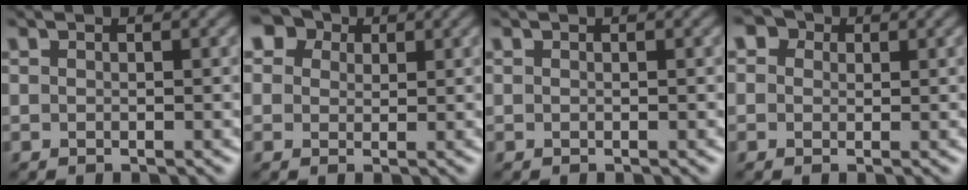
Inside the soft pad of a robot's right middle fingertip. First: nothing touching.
{"total": 6.0, "force": [3.8, 4.1, 2.4], "torque": [-0.062, 0.011, 0.051]}
{"total": 0.0}
{"total": 3.7, "force": [2.0, 2.6, 1.6], "torque": [-0.034, 0.005, 0.012]}